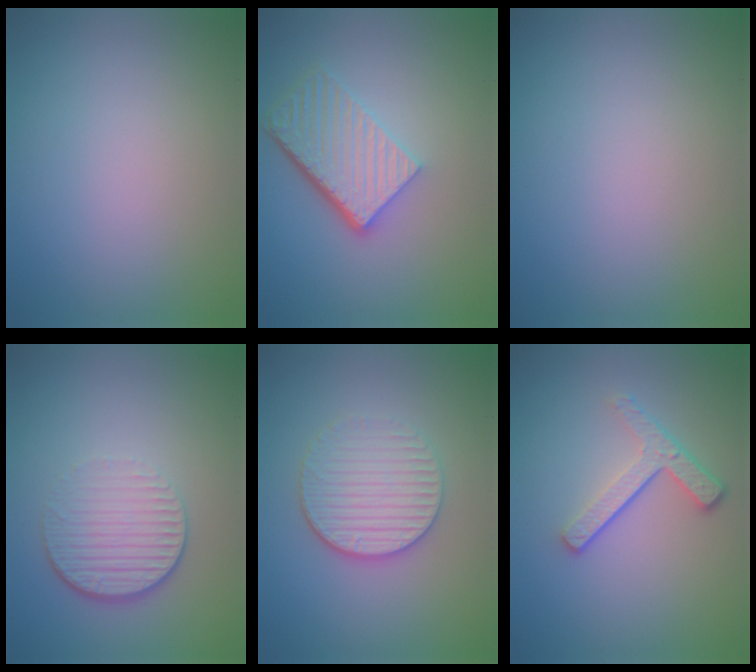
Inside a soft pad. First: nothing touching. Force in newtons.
{"total": 5.7, "press": 3.9, "slide": 4.2}
{"total": 0.0}
{"total": 4.3, "press": 2.9, "slide": 3.2}
{"total": 4.1, "press": 3.4, "slide": 2.2}
{"total": 3.5, "press": 2.5, "slide": 2.5}